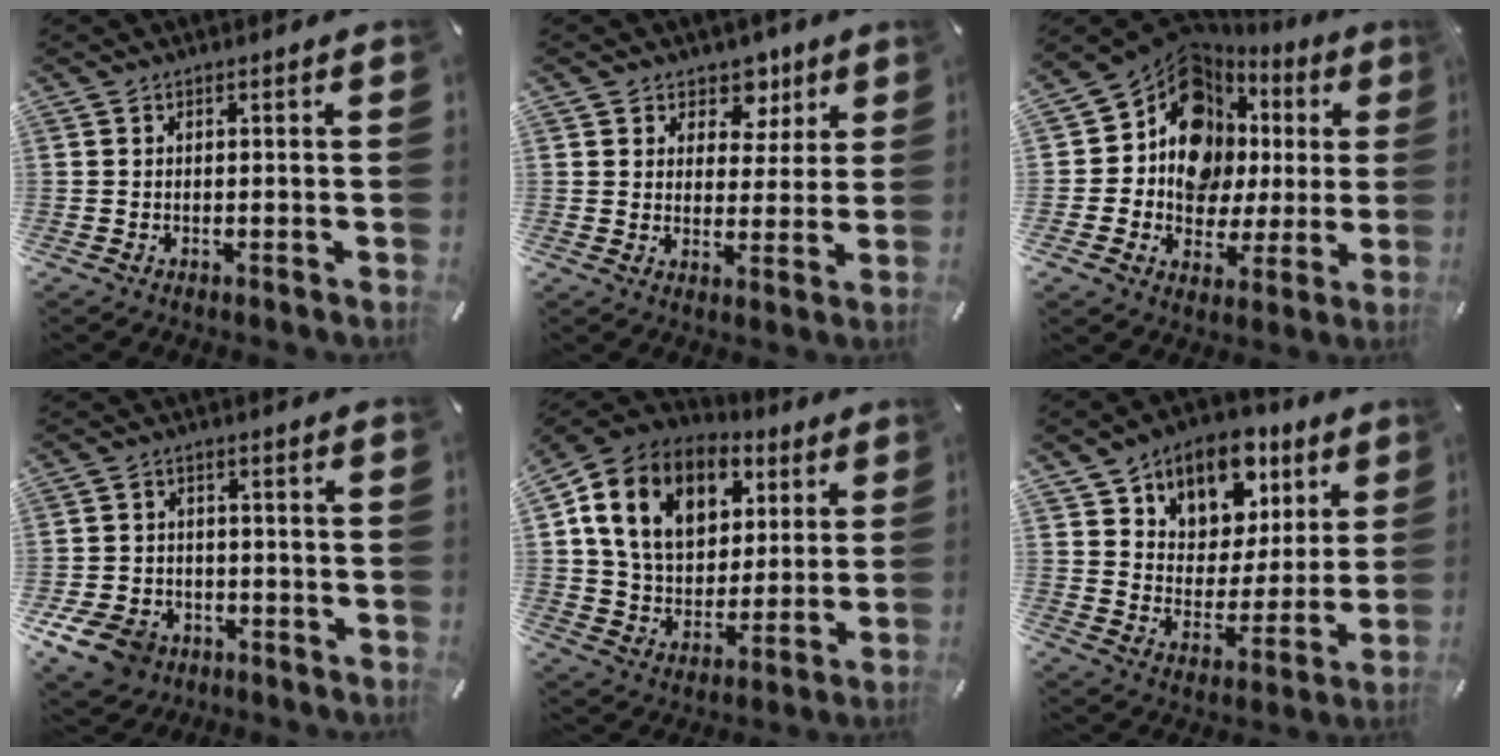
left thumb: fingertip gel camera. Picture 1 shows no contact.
{"total": 7.6, "force": [4.2, 6.2, 1.6], "torque": [-0.015, -0.032, 0.070]}
{"total": 14.6, "force": [5.5, 11.8, 6.7], "torque": [-0.129, -0.067, 0.099]}
{"total": 8.8, "force": [-4.9, 6.6, 3.2], "torque": [-0.083, 0.035, -0.092]}
{"total": 15.6, "force": [7.1, 11.6, 7.8], "torque": [-0.156, -0.016, 0.135]}
{"total": 10.8, "force": [7.2, 7.6, 2.6], "torque": [-0.038, -0.070, 0.129]}